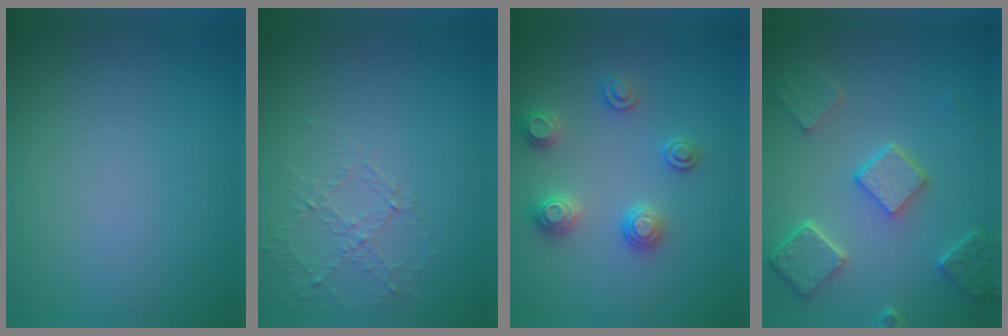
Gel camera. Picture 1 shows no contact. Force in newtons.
{"total": 1.1, "press": 0.5, "slide": 1.0}
{"total": 2.6, "press": 2.6, "slide": 0.2}
{"total": 4.8, "press": 3.7, "slide": 3.0}